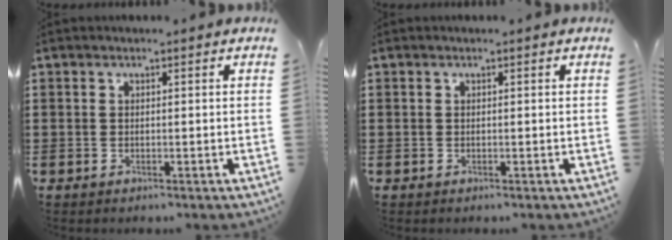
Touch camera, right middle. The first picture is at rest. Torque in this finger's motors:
{"motor_torque": [0.33, -0.30, 0.00, -0.01]}